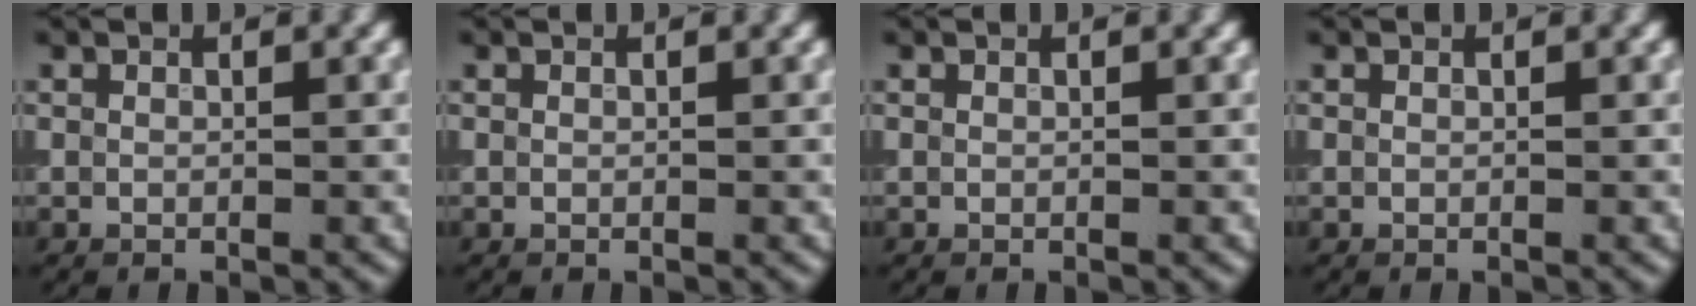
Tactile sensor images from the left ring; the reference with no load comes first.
{"total": 0.0}
{"total": 0.0}
{"total": 0.0}